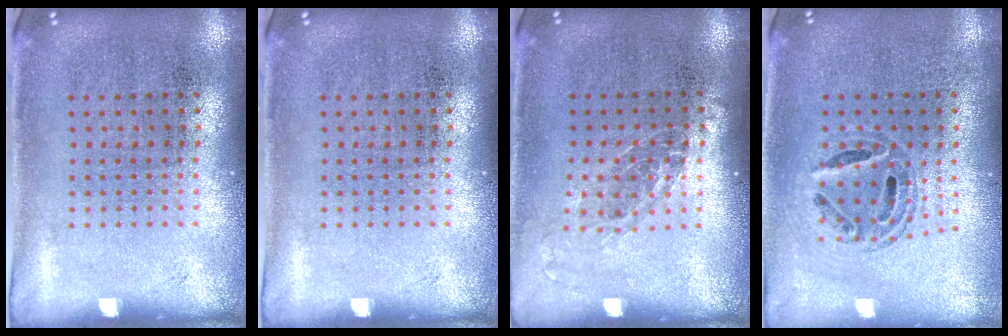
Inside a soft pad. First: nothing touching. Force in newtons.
{"total": 0.0}
{"total": 1.1, "press": 1.0, "slide": 0.5}
{"total": 0.7, "press": 0.7, "slide": 0.2}